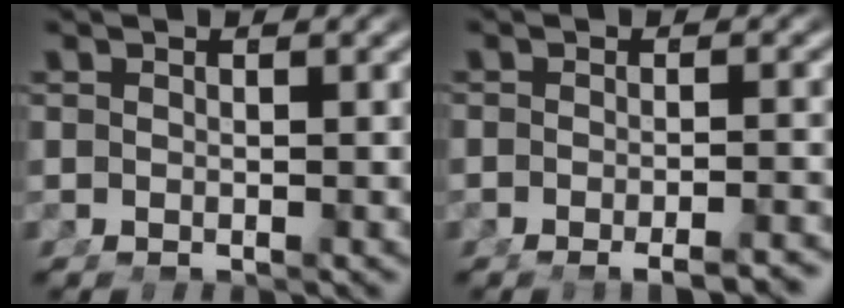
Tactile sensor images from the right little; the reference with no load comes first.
{"total": 3.0, "force": [-2.5, 0.6, 1.6], "torque": [-0.018, 0.005, -0.046]}